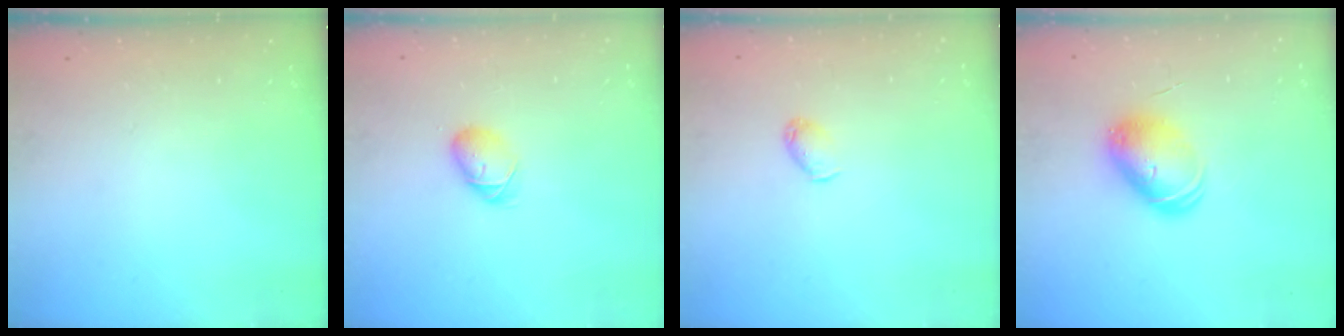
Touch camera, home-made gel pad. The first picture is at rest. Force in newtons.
{"total": 5.6, "press": 5.6, "slide": 0.9}
{"total": 3.7, "press": 3.7, "slide": 0.7}
{"total": 7.9, "press": 7.9, "slide": 1.2}